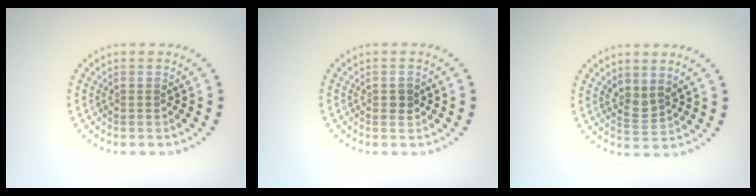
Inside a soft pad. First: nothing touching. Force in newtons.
{"total": 1.0, "press": 1.0, "slide": 0.1}
{"total": 1.9, "press": 1.4, "slide": 1.2}